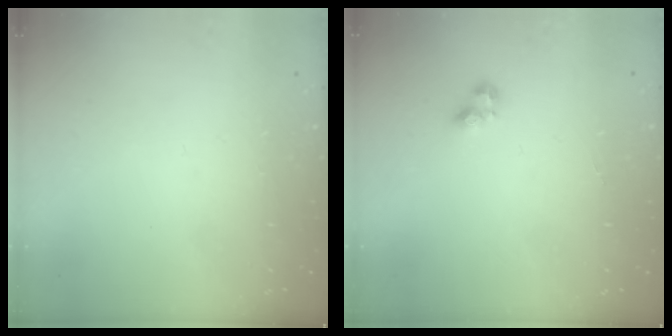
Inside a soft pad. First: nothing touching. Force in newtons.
{"total": 3.0, "press": 2.9, "slide": 0.6}